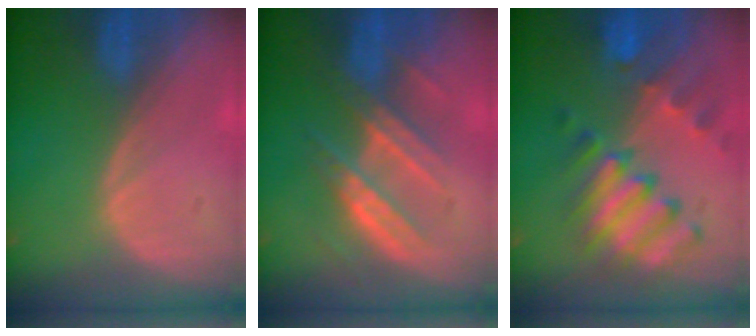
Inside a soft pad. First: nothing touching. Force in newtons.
{"total": 7.4, "press": 7.2, "slide": 1.9}
{"total": 10.1, "press": 8.8, "slide": 4.9}